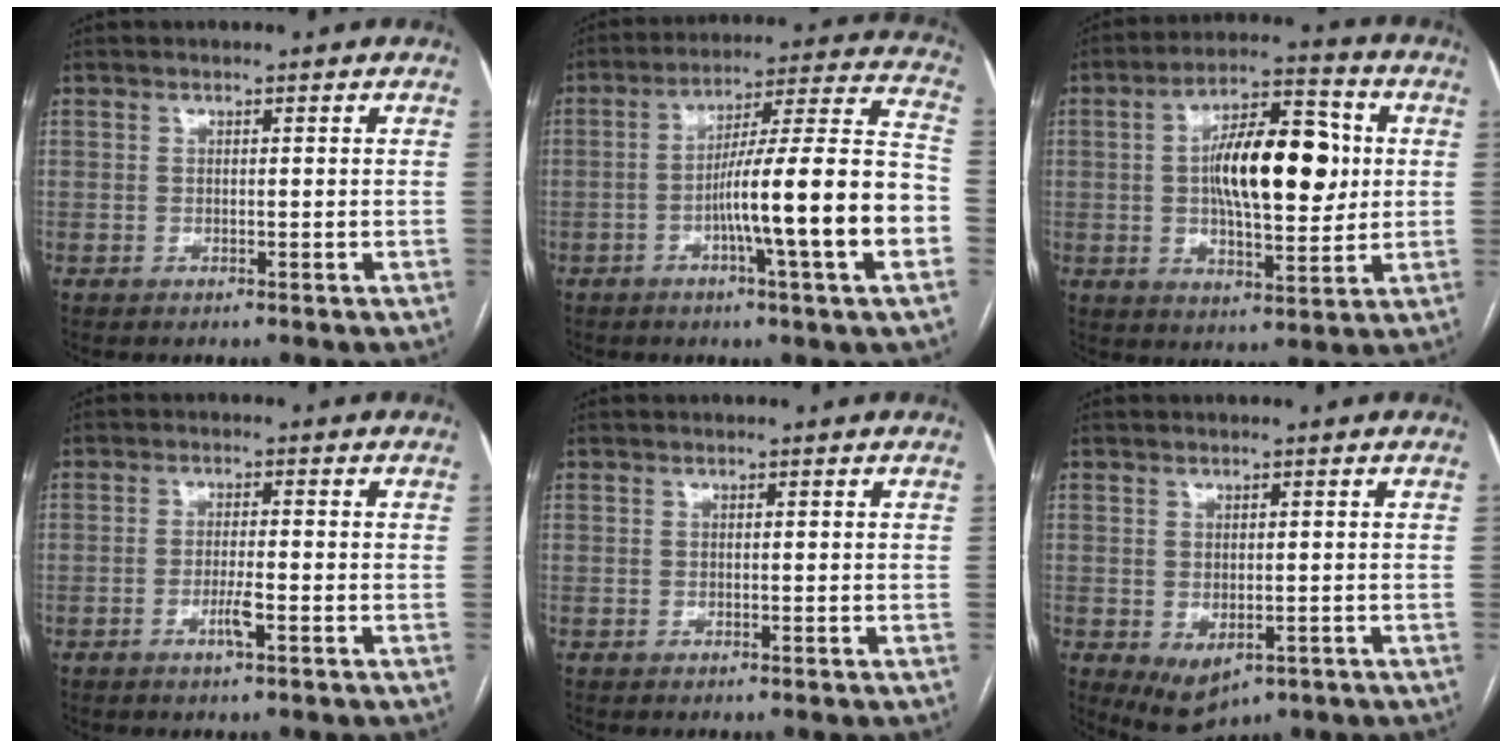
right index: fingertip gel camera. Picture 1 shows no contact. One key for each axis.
{"total": 18.4, "fx": -5.1, "fy": -0.1, "fz": 17.6, "tx": -0.251, "ty": 0.014, "tz": -0.081}
{"total": 15.5, "fx": 1.7, "fy": 5.3, "fz": 14.5, "tx": -0.238, "ty": 0.022, "tz": 0.028}
{"total": 2.9, "fx": -1.3, "fy": 0.2, "fz": 2.6, "tx": -0.051, "ty": -0.002, "tz": -0.025}
{"total": 0.0}
{"total": 5.0, "fx": -1.7, "fy": 3.0, "fz": 3.6, "tx": -0.058, "ty": -0.012, "tz": -0.008}